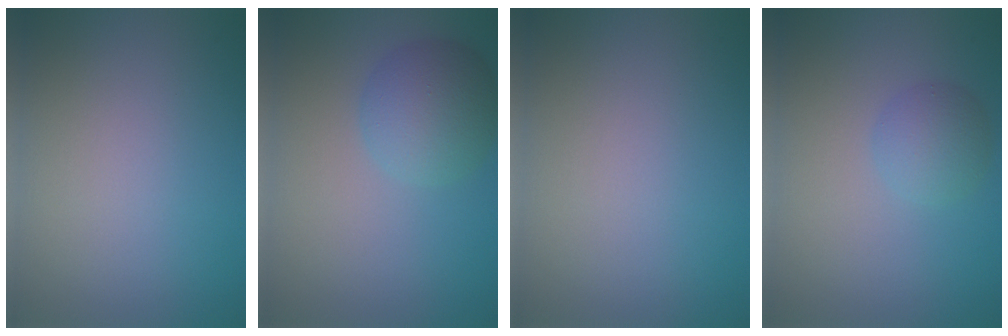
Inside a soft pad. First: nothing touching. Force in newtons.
{"total": 4.5, "press": 4.5, "slide": 0.2}
{"total": 0.0}
{"total": 2.4, "press": 2.4, "slide": 0.0}